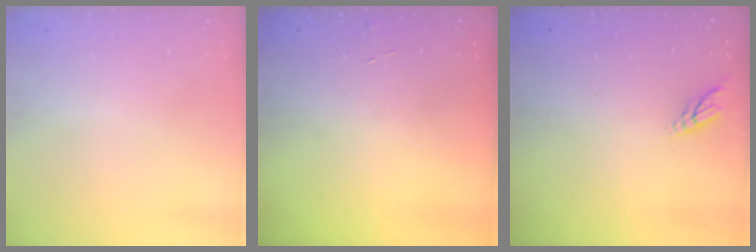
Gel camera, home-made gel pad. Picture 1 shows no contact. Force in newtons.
{"total": 2.8, "press": 2.8, "slide": 0.3}
{"total": 3.8, "press": 3.8, "slide": 0.4}